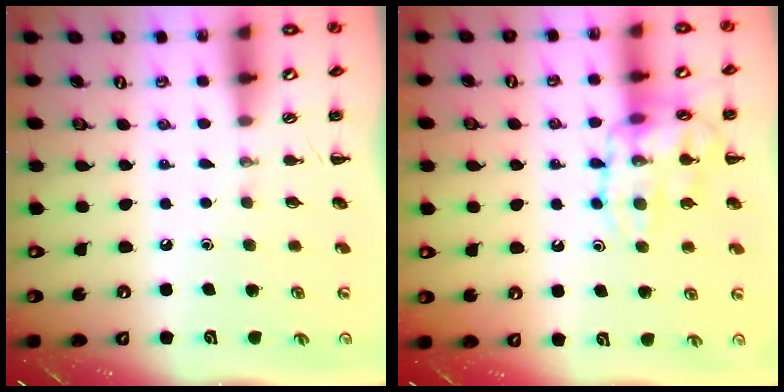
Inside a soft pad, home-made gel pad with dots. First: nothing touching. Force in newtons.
{"total": 15.8, "press": 15.7, "slide": 1.4}